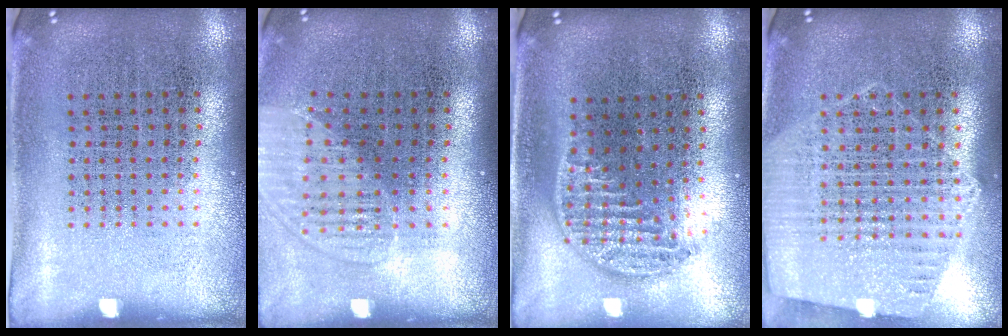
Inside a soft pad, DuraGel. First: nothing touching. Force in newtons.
{"total": 1.2, "press": 1.1, "slide": 0.5}
{"total": 1.3, "press": 1.1, "slide": 0.7}
{"total": 1.2, "press": 1.2, "slide": 0.1}